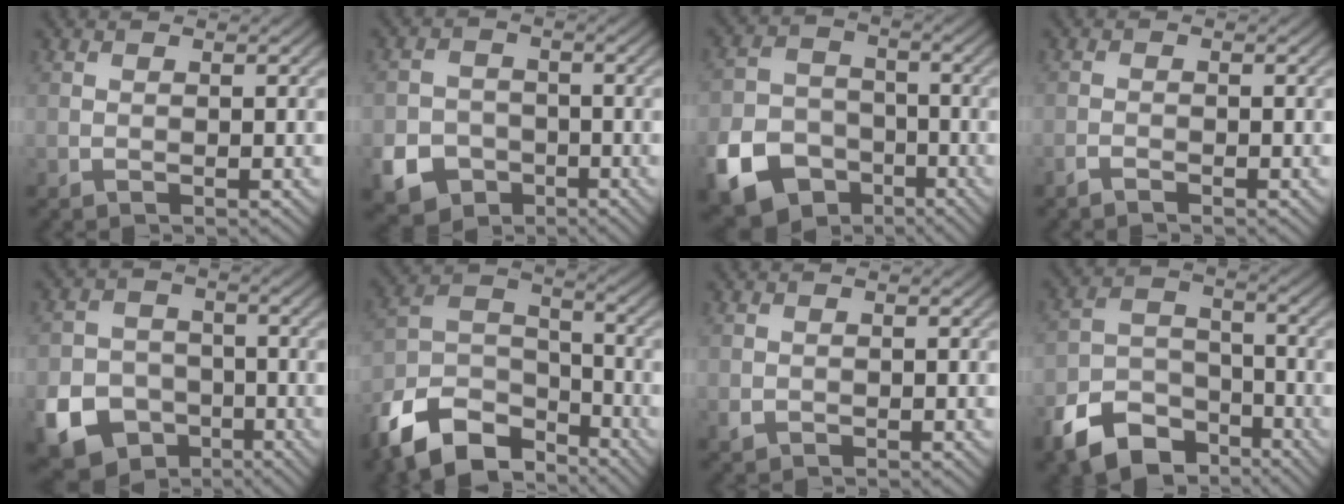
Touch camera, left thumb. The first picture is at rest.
{"total": 6.5, "force": [-3.3, 5.1, 2.5], "torque": [-0.051, -0.015, -0.068]}
{"total": 10.8, "force": [-5.6, 7.7, 5.0], "torque": [-0.125, -0.028, -0.114]}
{"total": 1.1, "force": [-1.0, 0.3, 0.4], "torque": [-0.011, -0.001, -0.022]}
{"total": 10.3, "force": [-5.0, 8.0, 4.2], "torque": [-0.102, -0.038, -0.106]}
{"total": 13.5, "force": [-9.5, 6.9, 6.7], "torque": [-0.158, -0.017, -0.187]}
{"total": 0.9, "force": [-0.4, 0.8, 0.3], "torque": [-0.007, -0.007, -0.006]}
{"total": 10.6, "force": [-6.9, 6.2, 5.0], "torque": [-0.108, -0.021, -0.138]}